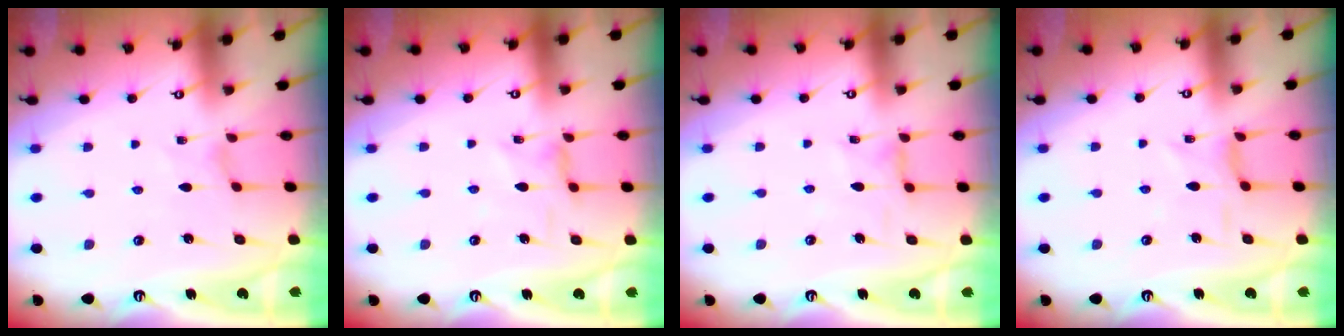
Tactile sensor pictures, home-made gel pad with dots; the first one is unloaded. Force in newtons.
{"total": 2.2, "press": 2.1, "slide": 0.5}
{"total": 1.6, "press": 1.6, "slide": 0.3}
{"total": 1.9, "press": 1.9, "slide": 0.4}